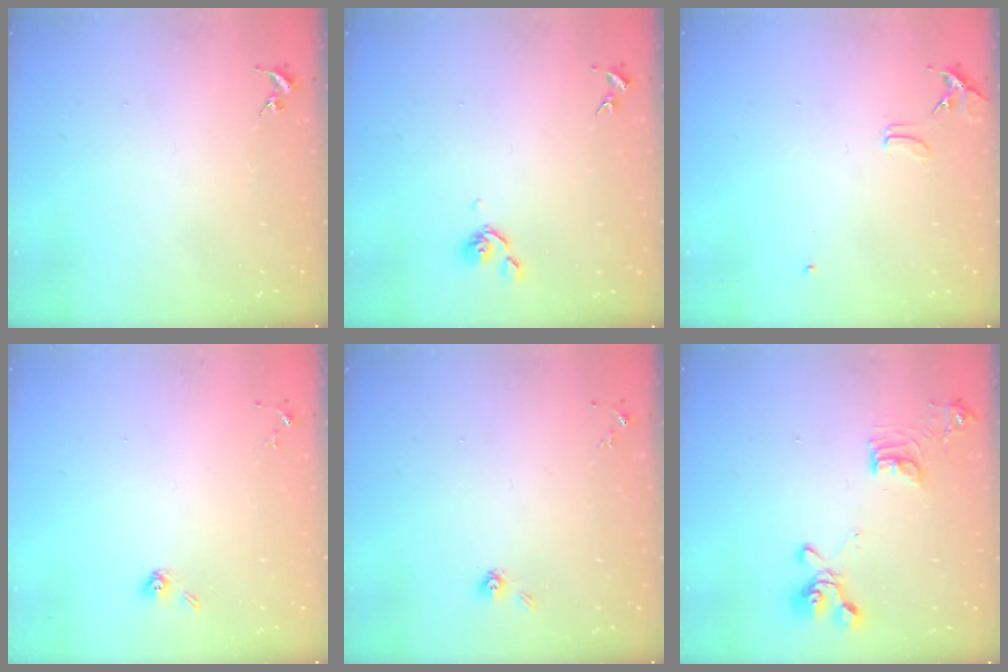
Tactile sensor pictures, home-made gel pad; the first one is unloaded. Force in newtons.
{"total": 5.8, "press": 5.7, "slide": 1.1}
{"total": 8.3, "press": 8.3, "slide": 0.7}
{"total": 3.8, "press": 3.4, "slide": 1.7}
{"total": 3.6, "press": 3.1, "slide": 1.9}
{"total": 14.5, "press": 14.4, "slide": 1.7}